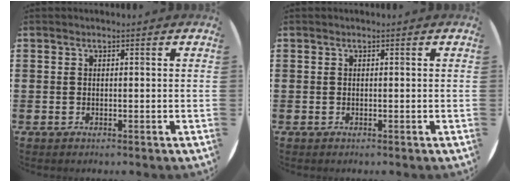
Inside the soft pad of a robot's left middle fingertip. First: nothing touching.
{"total": 0.0}